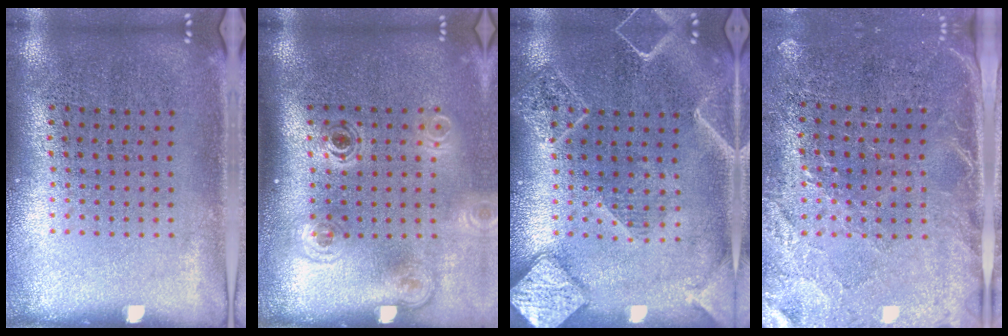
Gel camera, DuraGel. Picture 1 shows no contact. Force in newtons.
{"total": 1.8, "press": 1.2, "slide": 1.3}
{"total": 1.9, "press": 1.9, "slide": 0.2}
{"total": 3.2, "press": 2.9, "slide": 1.4}